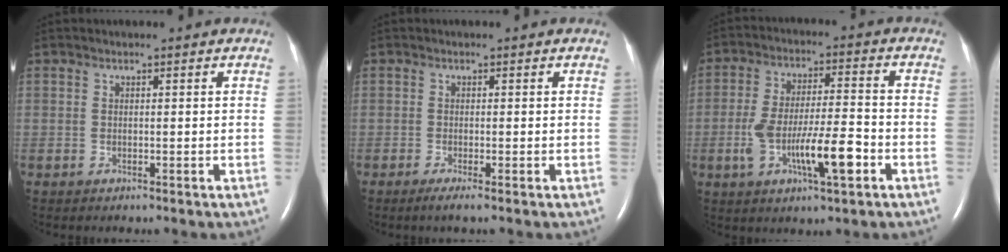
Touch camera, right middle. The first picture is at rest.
{"total": 1.5, "force": [-0.9, -0.2, 1.1], "torque": [-0.027, -0.005, -0.020]}
{"total": 11.0, "force": [-3.8, 1.9, 10.2], "torque": [-0.191, 0.004, -0.064]}